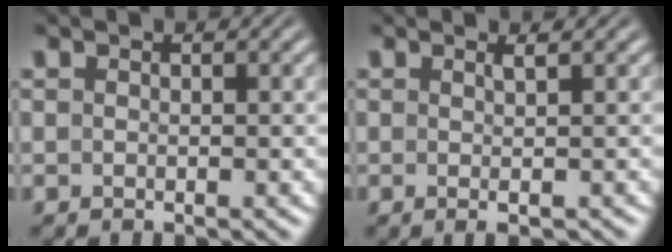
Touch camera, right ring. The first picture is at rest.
{"total": 1.8, "force": [-0.6, -0.9, 1.4], "torque": [-0.026, -0.010, 0.000]}